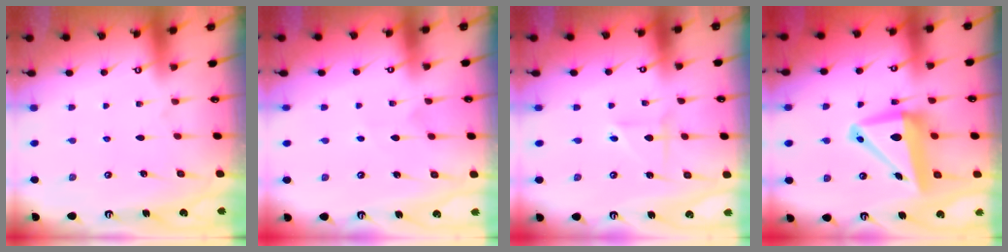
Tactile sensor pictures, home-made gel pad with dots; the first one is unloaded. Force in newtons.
{"total": 3.4, "press": 3.3, "slide": 0.9}
{"total": 2.4, "press": 2.2, "slide": 1.0}
{"total": 13.0, "press": 12.7, "slide": 3.0}